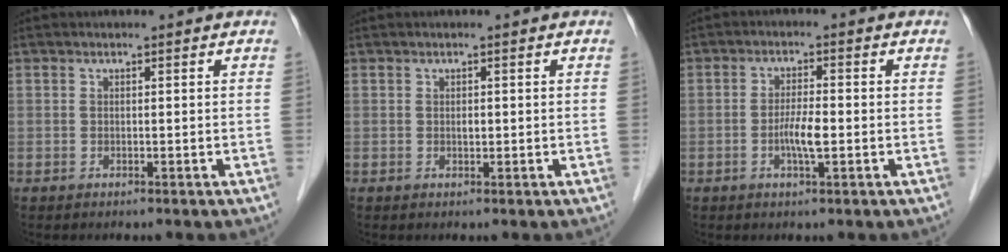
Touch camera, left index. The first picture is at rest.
{"total": 1.3, "force": [0.3, 0.5, 1.1], "torque": [-0.023, 0.007, 0.008]}
{"total": 3.6, "force": [-0.9, 0.4, 3.5], "torque": [-0.065, -0.001, -0.016]}